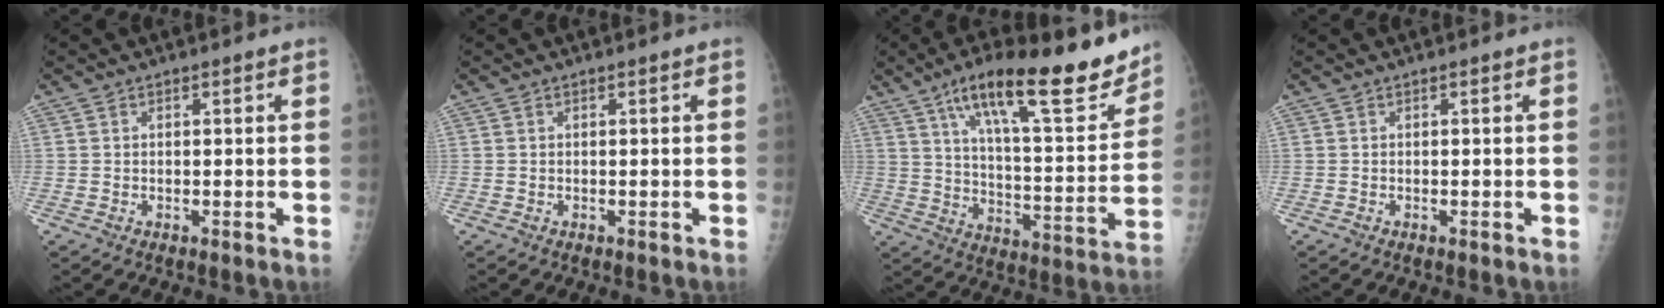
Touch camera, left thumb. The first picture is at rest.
{"total": 0.0}
{"total": 23.7, "force": [15.9, 6.2, 16.5], "torque": [-0.218, -0.059, 0.254]}
{"total": 0.0}